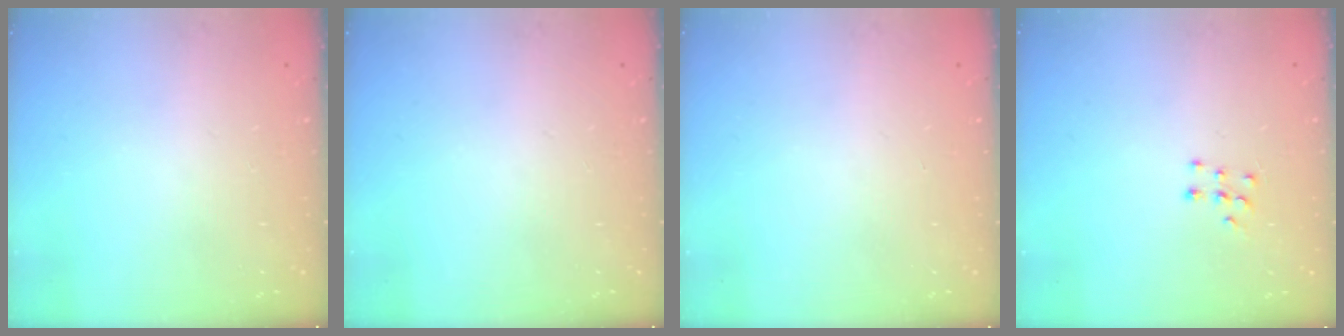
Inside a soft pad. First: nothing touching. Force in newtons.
{"total": 0.0}
{"total": 0.0}
{"total": 6.0, "press": 6.0, "slide": 0.4}